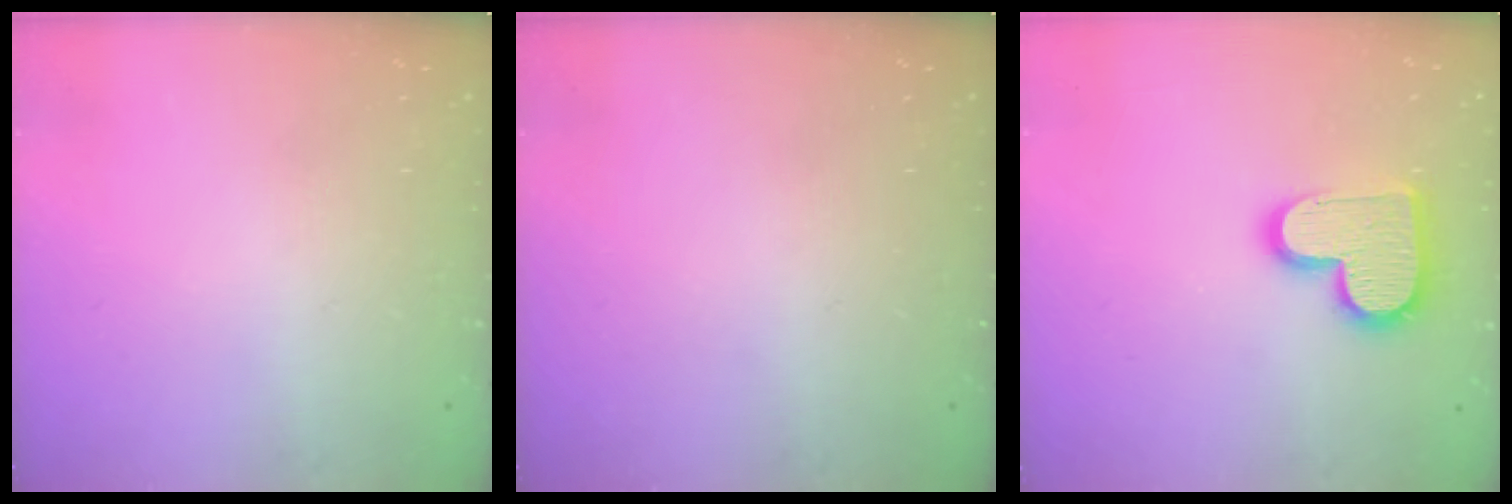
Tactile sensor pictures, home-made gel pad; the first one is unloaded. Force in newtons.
{"total": 0.0}
{"total": 14.2, "press": 14.2, "slide": 0.9}